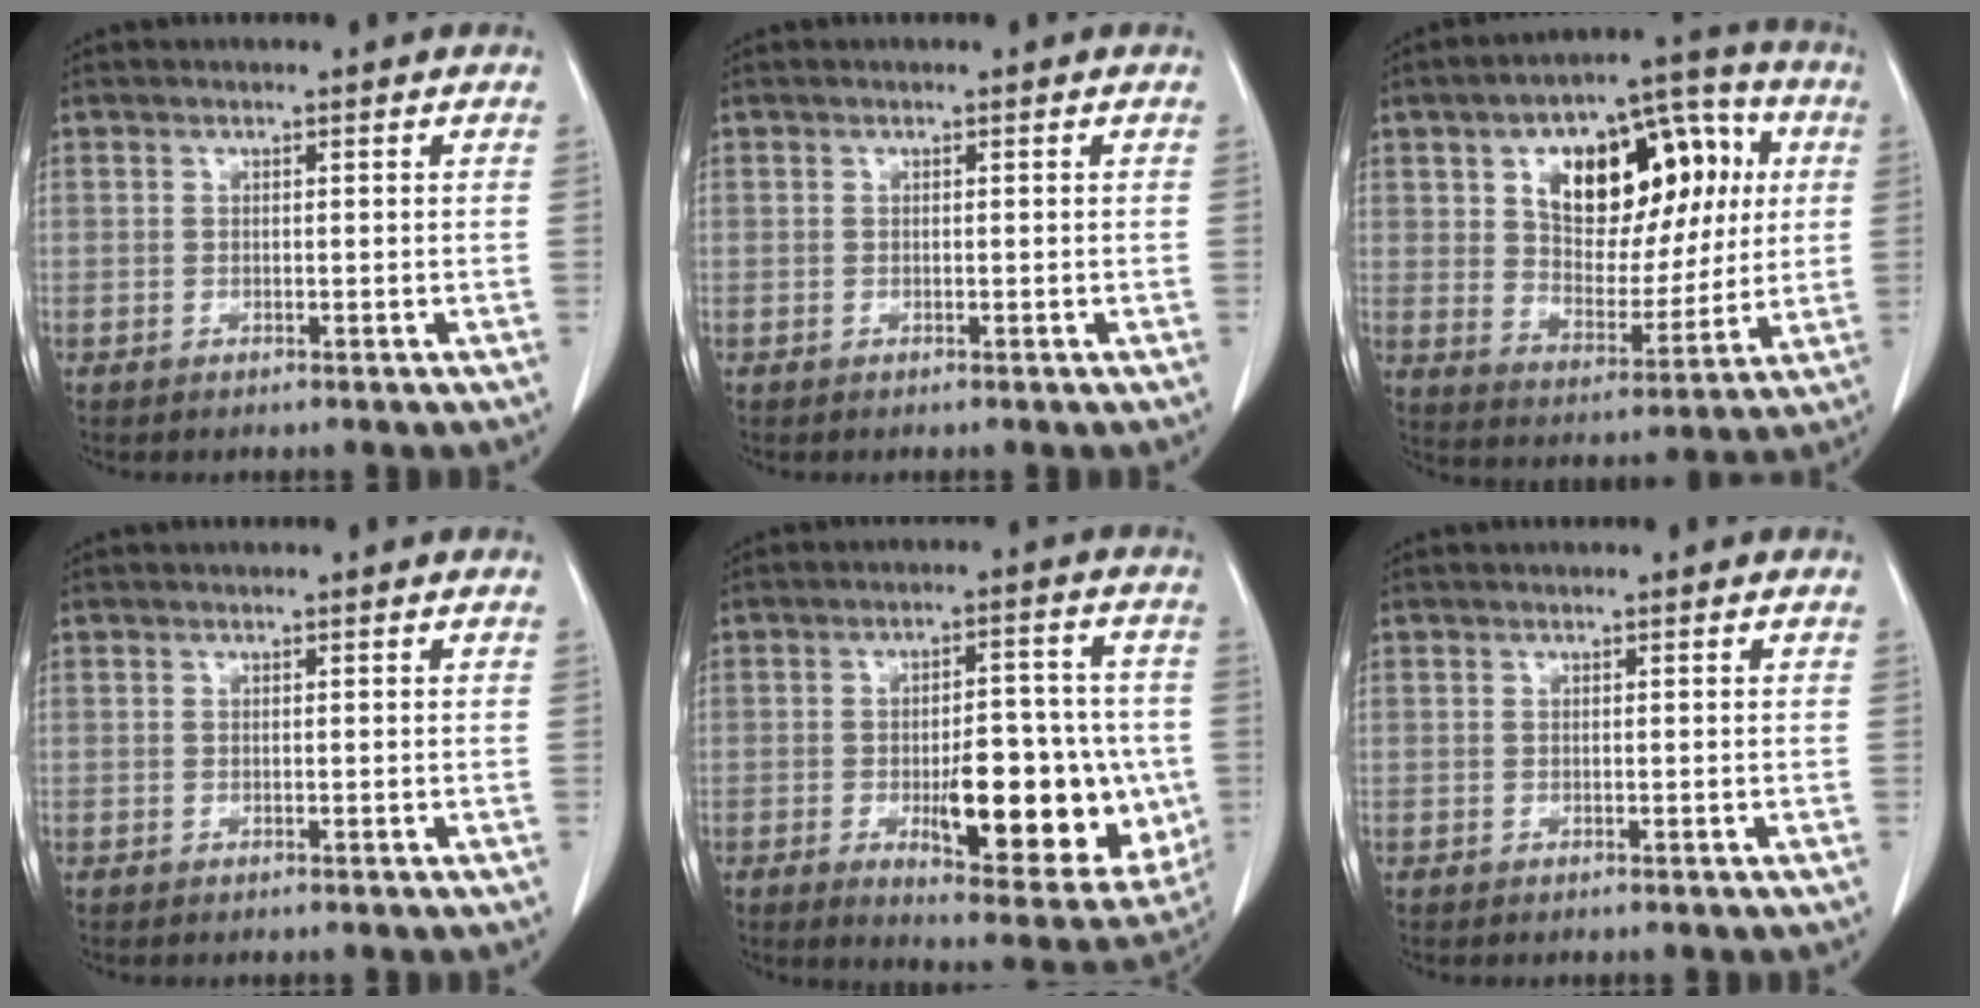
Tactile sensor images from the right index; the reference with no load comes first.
{"total": 0.0}
{"total": 19.5, "force": [5.6, 10.6, 15.4], "torque": [-0.230, 0.044, 0.090]}
{"total": 0.0}
{"total": 17.8, "force": [-3.6, 6.1, 16.3], "torque": [-0.182, 0.006, -0.030]}
{"total": 0.0}